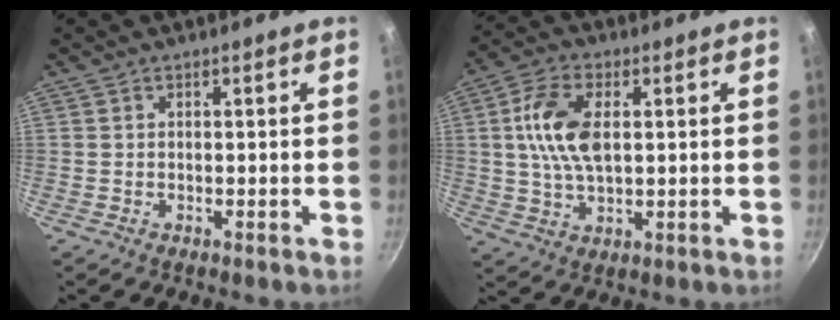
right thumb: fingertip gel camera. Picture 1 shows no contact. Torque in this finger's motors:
{"motor_torque": [1.29, 1.05, 1.10, -0.31, 0.15]}